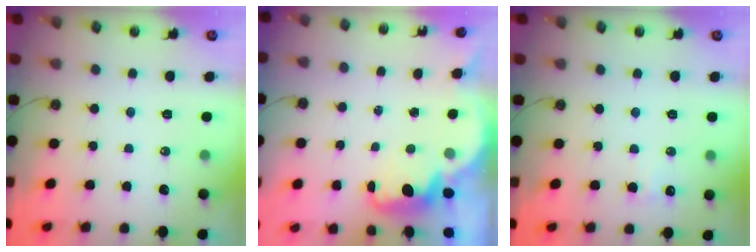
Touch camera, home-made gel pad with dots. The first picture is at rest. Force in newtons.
{"total": 2.2, "press": 2.1, "slide": 0.7}
{"total": 6.1, "press": 6.0, "slide": 1.2}